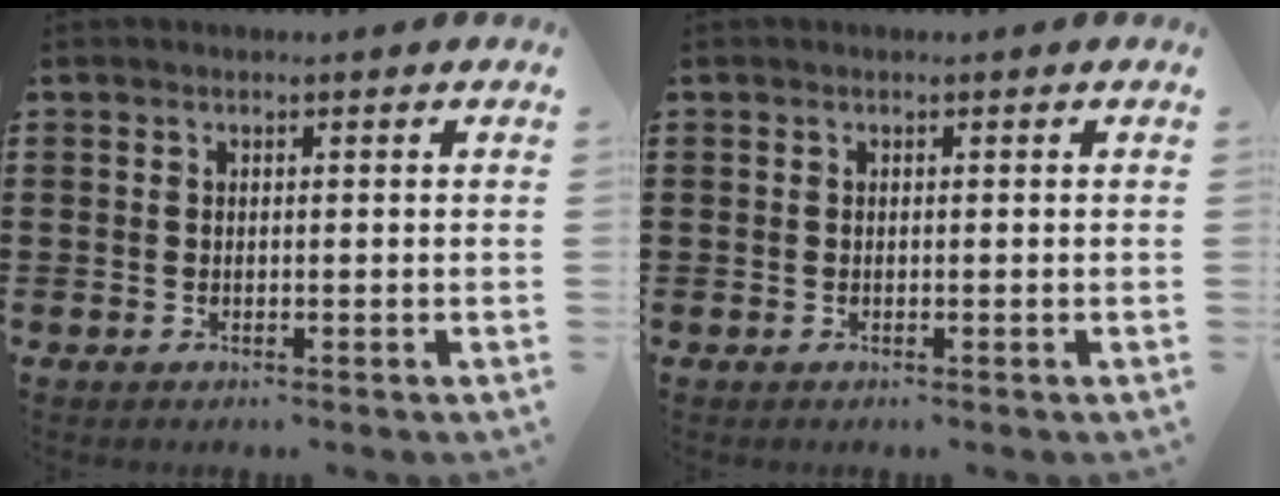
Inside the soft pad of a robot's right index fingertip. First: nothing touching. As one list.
[{"total": 0.0}]